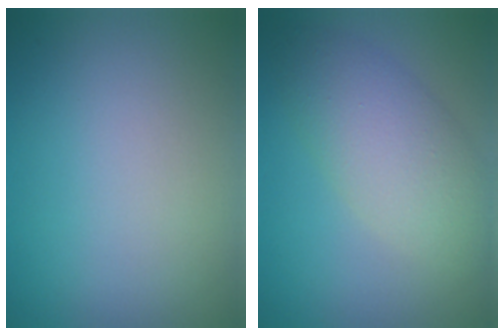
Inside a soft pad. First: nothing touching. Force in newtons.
{"total": 5.2, "press": 5.2, "slide": 0.2}